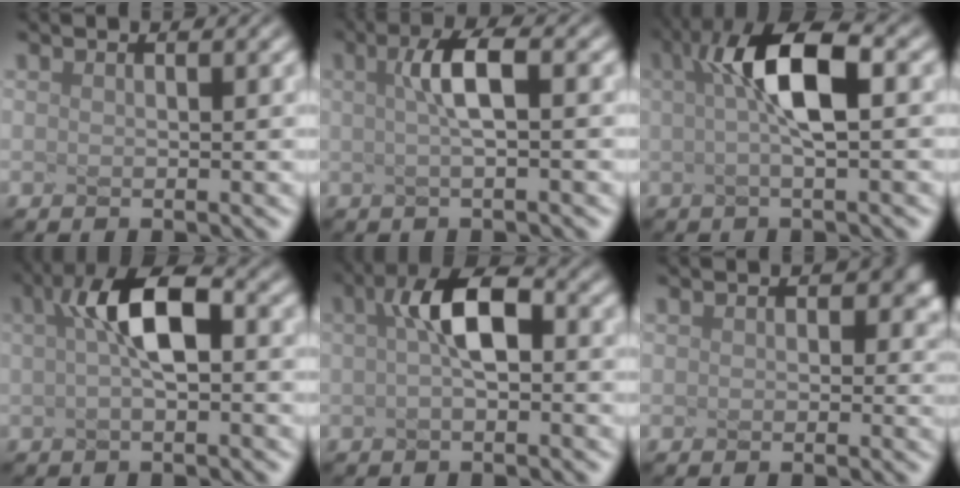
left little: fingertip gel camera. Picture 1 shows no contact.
{"total": 2.3, "force": [-0.8, -0.4, 2.1], "torque": [-0.063, 0.002, 0.020]}
{"total": 4.7, "force": [-0.2, 0.3, 4.7], "torque": [-0.107, 0.005, 0.034]}
{"total": 3.7, "force": [-0.6, 0.4, 3.7], "torque": [-0.094, 0.006, 0.025]}
{"total": 2.8, "force": [-0.9, 0.2, 2.7], "torque": [-0.079, 0.005, 0.017]}
{"total": 1.0, "force": [0.2, 0.7, 0.7], "torque": [-0.025, 0.003, 0.033]}